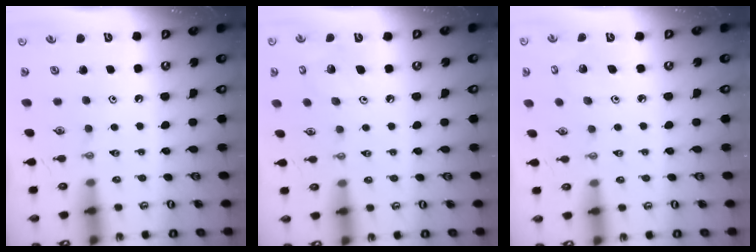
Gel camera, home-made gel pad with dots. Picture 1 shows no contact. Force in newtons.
{"total": 7.2, "press": 7.0, "slide": 1.8}
{"total": 3.8, "press": 3.8, "slide": 0.3}